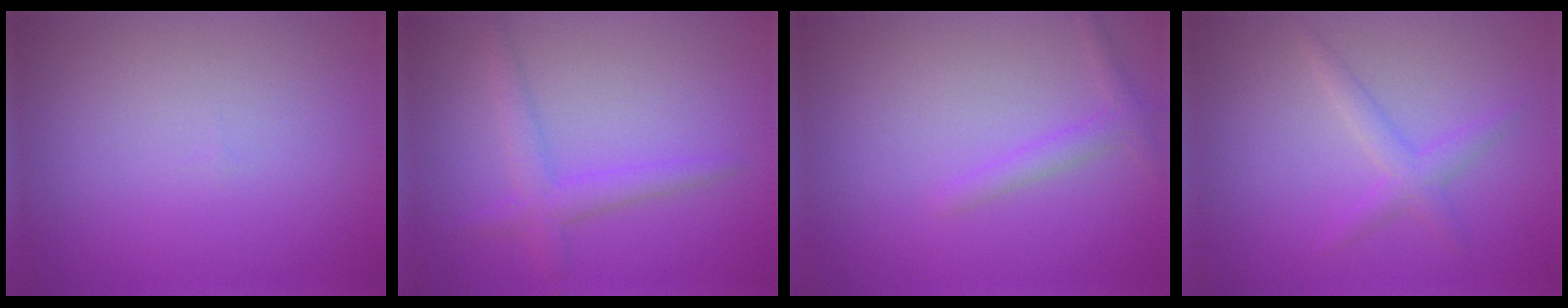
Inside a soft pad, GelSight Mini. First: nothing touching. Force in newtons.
{"total": 2.5, "press": 2.5, "slide": 0.1}
{"total": 1.4, "press": 1.4, "slide": 0.1}
{"total": 1.4, "press": 1.4, "slide": 0.0}